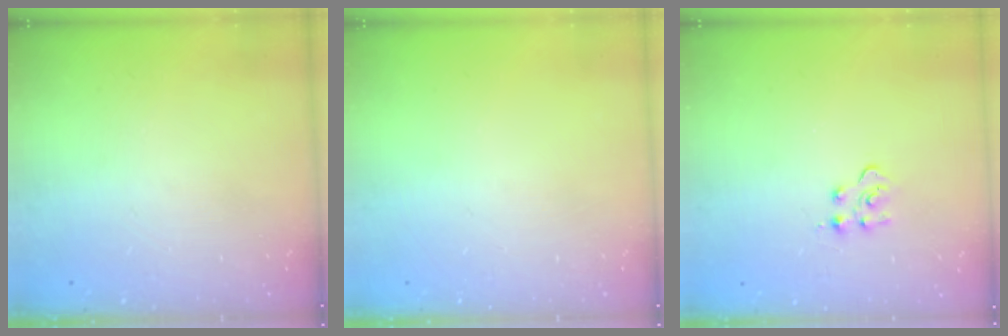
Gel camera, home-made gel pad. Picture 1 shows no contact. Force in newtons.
{"total": 0.0}
{"total": 3.4, "press": 3.4, "slide": 0.6}